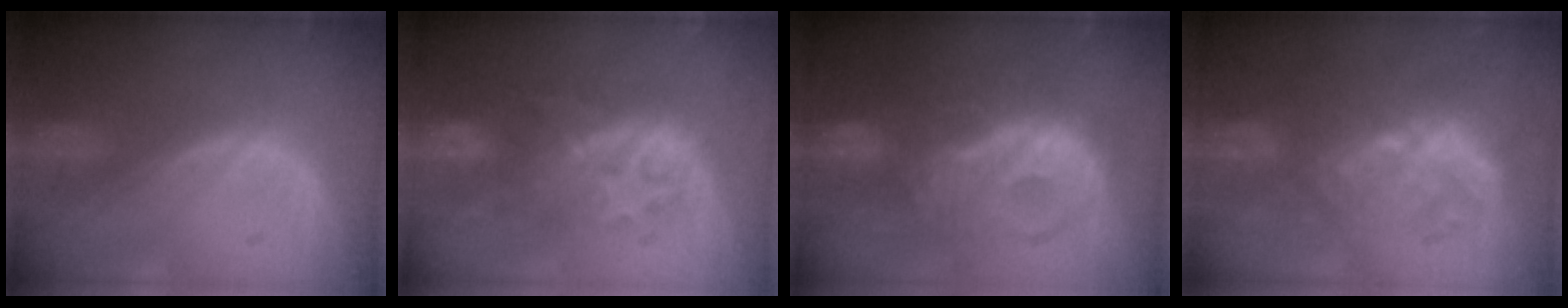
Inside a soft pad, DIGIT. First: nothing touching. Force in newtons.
{"total": 8.2, "press": 8.2, "slide": 0.8}
{"total": 10.1, "press": 10.1, "slide": 0.3}
{"total": 10.0, "press": 8.6, "slide": 4.9}